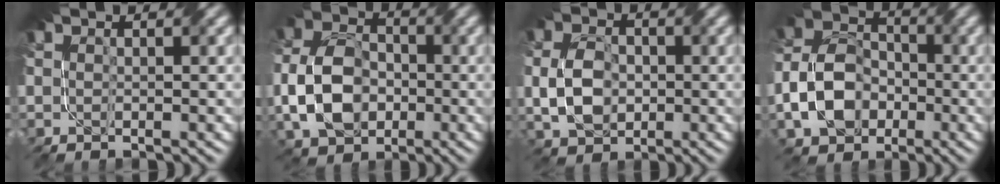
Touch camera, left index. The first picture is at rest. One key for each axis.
{"total": 7.3, "fx": -2.2, "fy": 5.1, "fz": 4.7, "tx": -0.096, "ty": -0.003, "tz": -0.052}
{"total": 4.5, "fx": -1.2, "fy": 3.1, "fz": 3.1, "tx": -0.067, "ty": -0.002, "tz": -0.031}
{"total": 6.4, "fx": -2.9, "fy": 4.6, "fz": 3.4, "tx": -0.060, "ty": 0.000, "tz": -0.066}